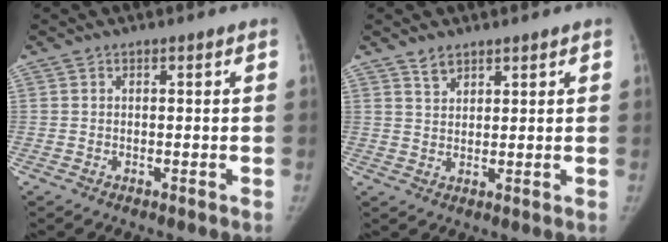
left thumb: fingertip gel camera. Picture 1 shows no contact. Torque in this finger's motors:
{"motor_torque": [0.23, 0.30, -0.36, -0.03, 0.07]}